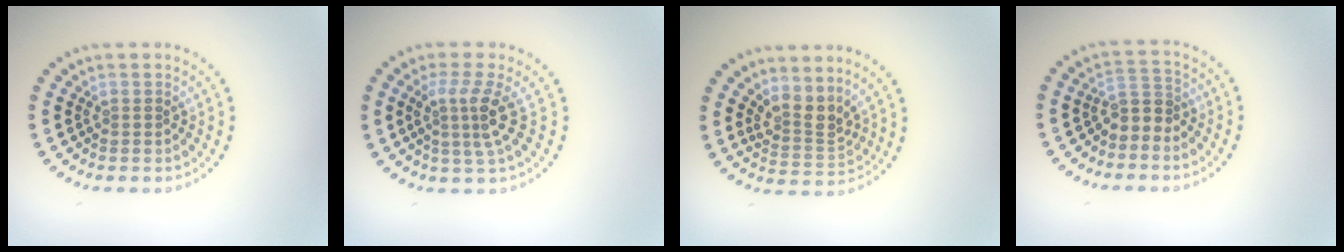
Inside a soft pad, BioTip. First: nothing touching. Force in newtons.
{"total": 3.2, "press": 2.3, "slide": 2.2}
{"total": 2.8, "press": 2.0, "slide": 1.9}
{"total": 2.1, "press": 1.5, "slide": 1.4}